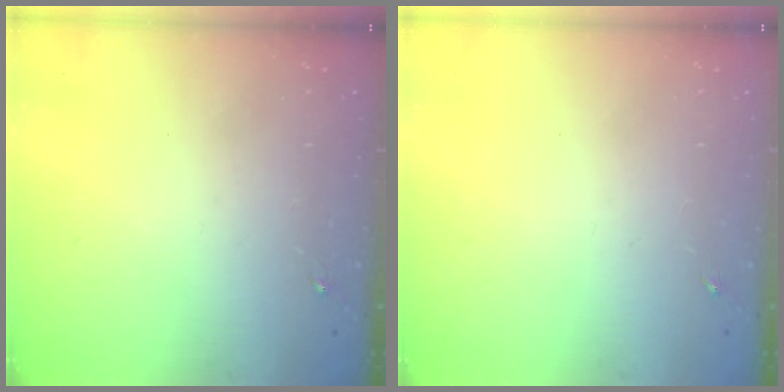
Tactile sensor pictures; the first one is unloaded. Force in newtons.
{"total": 0.0}